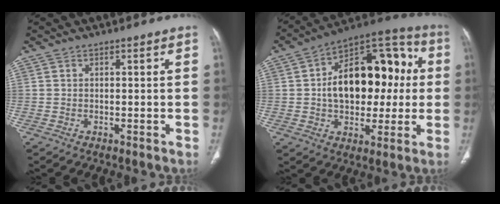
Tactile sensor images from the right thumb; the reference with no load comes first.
{"total": 22.6, "force": [1.8, 13.8, 17.8], "torque": [-0.227, 0.039, 0.028]}